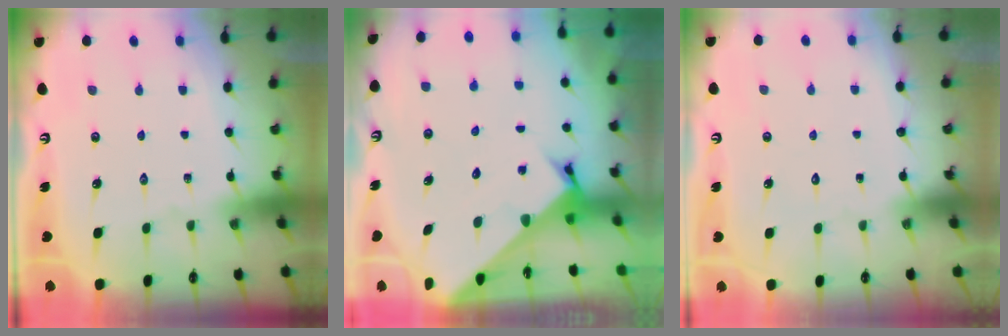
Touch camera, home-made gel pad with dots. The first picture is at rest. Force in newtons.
{"total": 2.7, "press": 2.6, "slide": 0.3}
{"total": 1.5, "press": 1.5, "slide": 0.0}